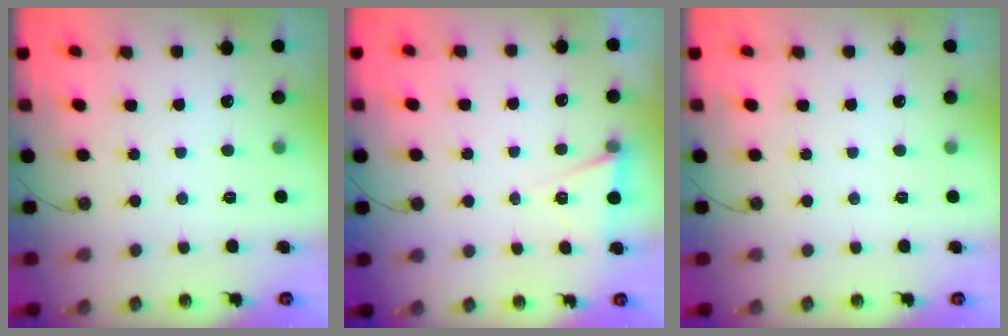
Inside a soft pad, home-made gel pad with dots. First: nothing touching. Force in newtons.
{"total": 4.9, "press": 2.1, "slide": 4.4}
{"total": 0.0}